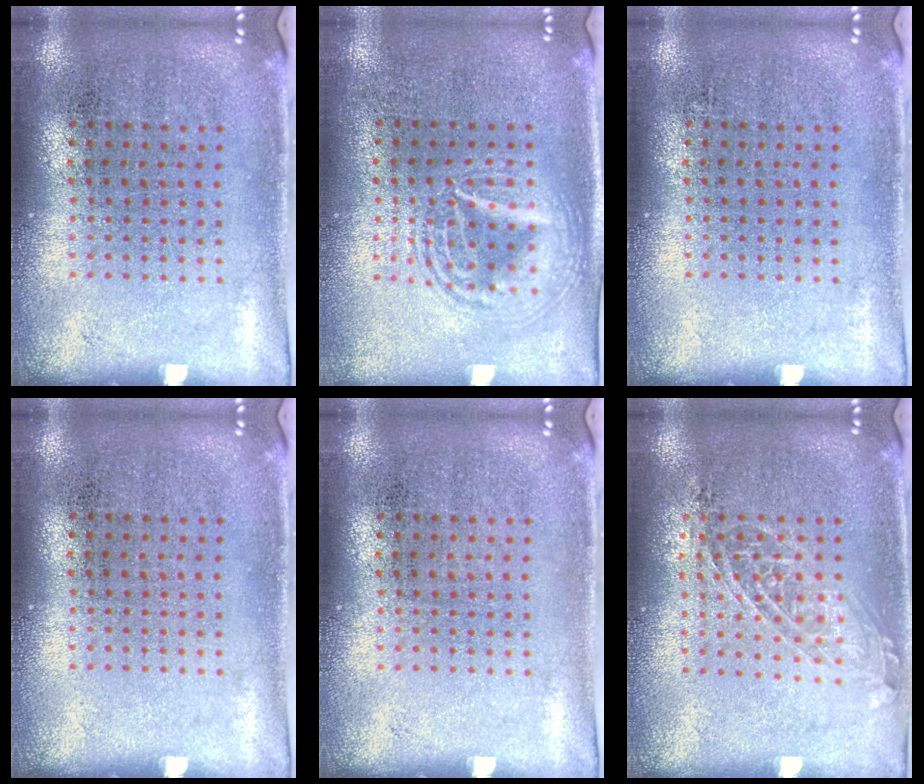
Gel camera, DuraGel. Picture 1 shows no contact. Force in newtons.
{"total": 2.9, "press": 2.8, "slide": 0.3}
{"total": 0.0}
{"total": 0.0}
{"total": 0.0}
{"total": 1.4, "press": 1.2, "slide": 0.7}